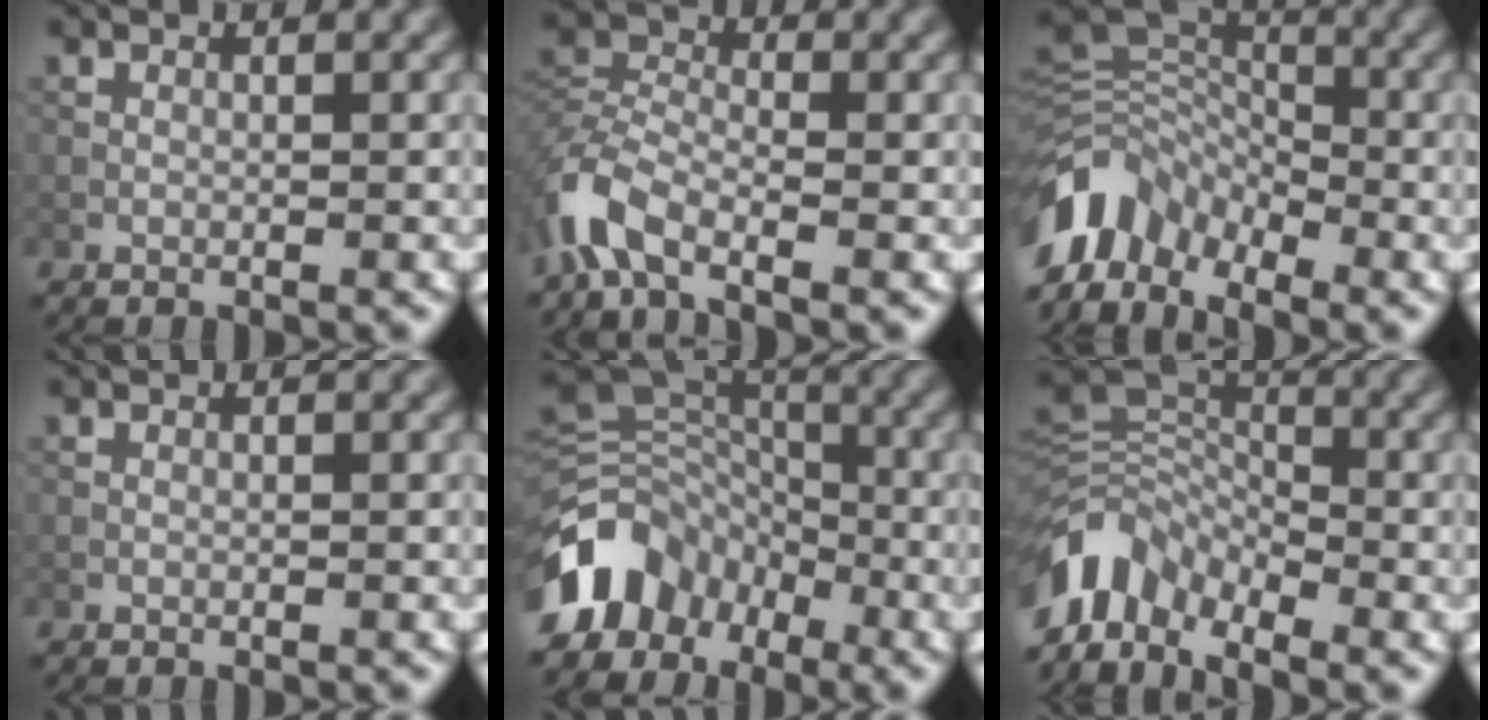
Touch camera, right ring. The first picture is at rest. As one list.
[{"total": 5.4, "force": [-3.5, 2.6, 3.3], "torque": [-0.070, -0.001, -0.085]}, {"total": 8.2, "force": [-5.2, 4.8, 4.2], "torque": [-0.084, -0.007, -0.112]}, {"total": 0.0}, {"total": 9.1, "force": [-5.0, 6.4, 4.0], "torque": [-0.076, 0.006, -0.109]}, {"total": 6.5, "force": [-4.4, 3.7, 3.0], "torque": [-0.055, -0.004, -0.096]}]